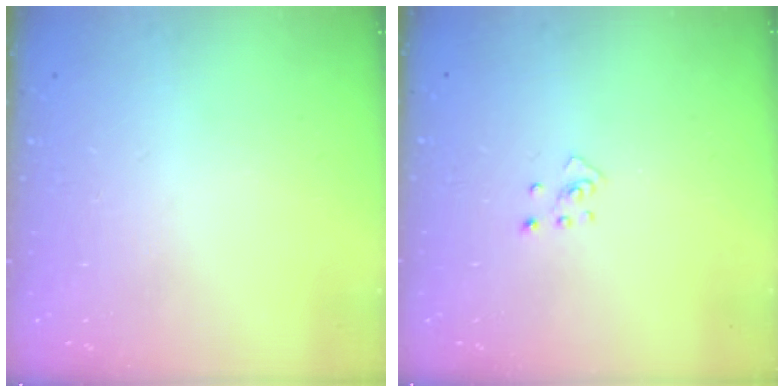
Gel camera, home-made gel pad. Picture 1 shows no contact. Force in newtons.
{"total": 3.6, "press": 3.6, "slide": 0.4}